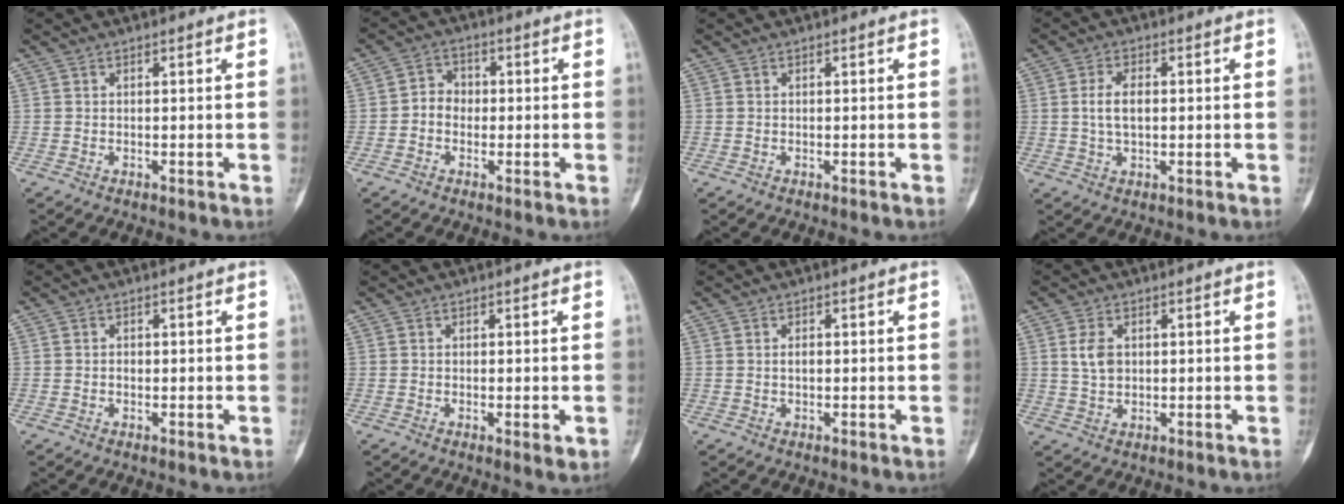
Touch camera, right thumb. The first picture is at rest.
{"total": 4.0, "force": [-0.7, 3.4, 1.9], "torque": [-0.006, 0.017, -0.023]}
{"total": 0.0}
{"total": 4.8, "force": [0.3, 2.6, 4.0], "torque": [-0.077, 0.006, 0.006]}
{"total": 0.8, "force": [-0.2, 0.6, 0.4], "torque": [-0.002, 0.003, -0.005]}
{"total": 4.0, "force": [-1.0, 1.5, 3.6], "torque": [-0.042, -0.008, -0.009]}
{"total": 1.1, "force": [0.0, 0.7, 0.9], "torque": [-0.011, 0.002, -0.001]}
{"total": 4.2, "force": [0.9, 2.8, 3.0], "torque": [-0.053, -0.001, 0.021]}